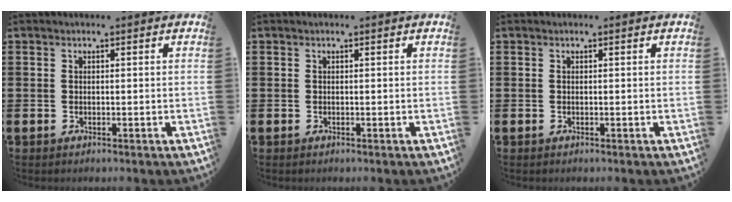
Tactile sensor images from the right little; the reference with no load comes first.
{"total": 0.0}
{"total": 0.0}